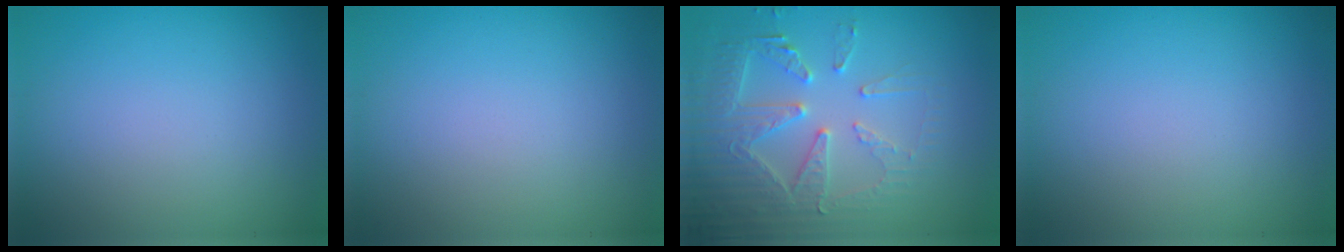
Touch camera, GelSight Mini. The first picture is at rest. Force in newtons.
{"total": 0.0}
{"total": 4.5, "press": 4.4, "slide": 0.7}
{"total": 0.0}